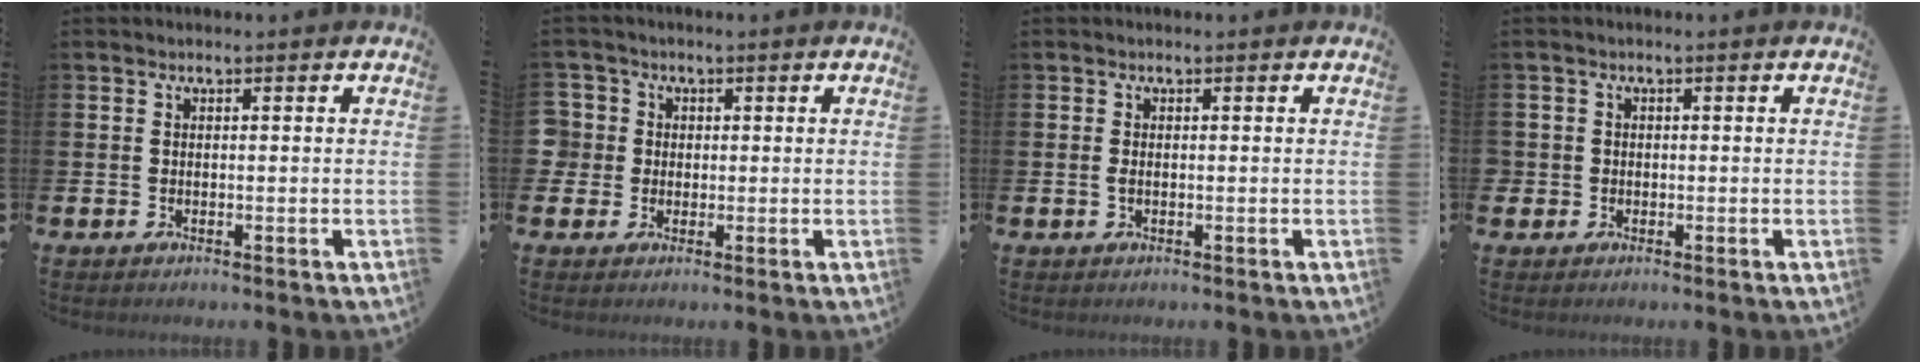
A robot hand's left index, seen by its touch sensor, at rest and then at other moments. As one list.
[{"total": 3.5, "force": [0.5, 3.5, 0.1], "torque": [-0.006, 0.009, 0.003]}, {"total": 0.8, "force": [-0.1, 0.3, 0.7], "torque": [-0.017, 0.004, -0.002]}, {"total": 1.4, "force": [-0.1, 1.4, 0.1], "torque": [0.007, 0.001, -0.009]}]